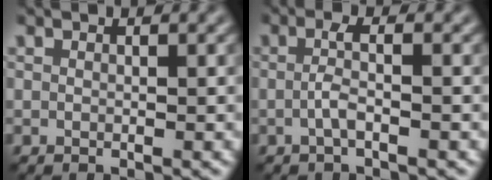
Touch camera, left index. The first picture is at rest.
{"total": 1.8, "force": [-0.5, 0.3, 1.8], "torque": [-0.042, 0.001, -0.011]}